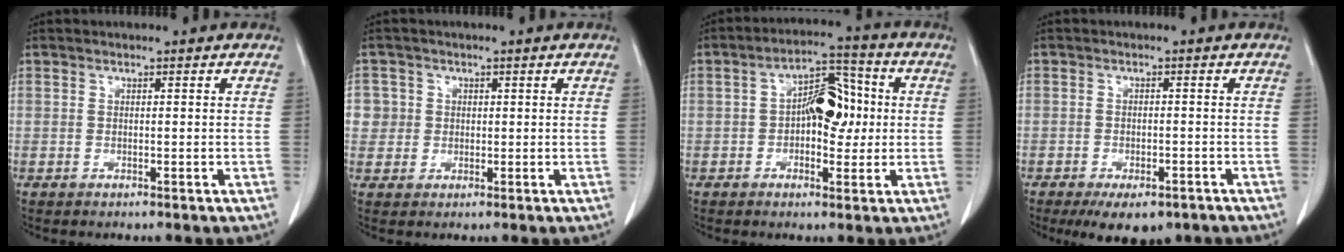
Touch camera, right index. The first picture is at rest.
{"total": 3.6, "force": [0.6, 3.5, -0.1], "torque": [0.020, 0.007, 0.010]}
{"total": 8.6, "force": [0.2, 4.5, 7.3], "torque": [-0.114, 0.029, 0.002]}
{"total": 7.2, "force": [-5.0, 3.6, 3.7], "torque": [-0.045, -0.001, -0.070]}